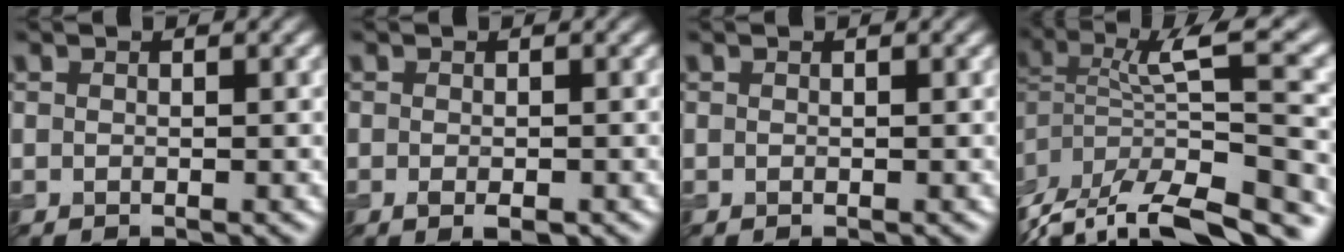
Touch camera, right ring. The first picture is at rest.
{"total": 1.5, "force": [-0.7, 0.5, 1.2], "torque": [-0.025, -0.003, -0.010]}
{"total": 0.0}
{"total": 11.0, "force": [-6.0, 3.7, 8.5], "torque": [-0.151, 0.019, -0.093]}